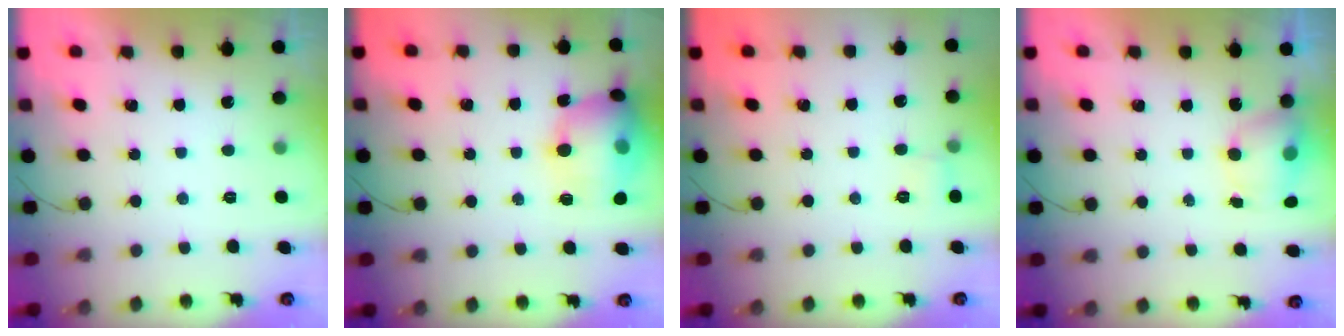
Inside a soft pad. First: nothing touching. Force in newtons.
{"total": 20.6, "press": 18.9, "slide": 8.3}
{"total": 6.2, "press": 5.9, "slide": 1.9}
{"total": 5.8, "press": 5.7, "slide": 0.7}